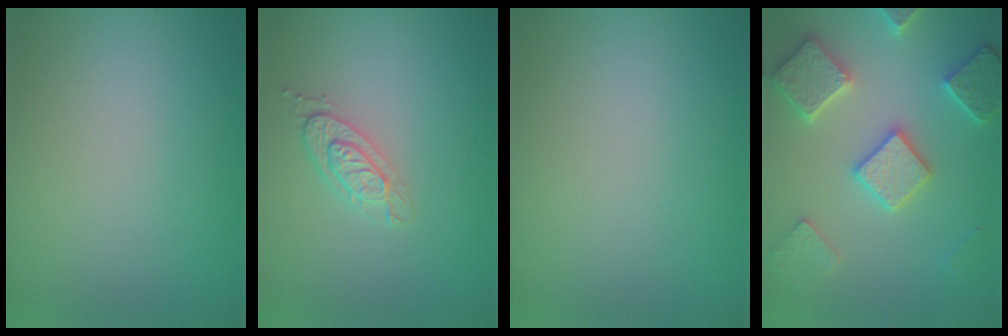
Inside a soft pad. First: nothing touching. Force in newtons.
{"total": 2.0, "press": 1.9, "slide": 0.6}
{"total": 0.0}
{"total": 5.5, "press": 5.4, "slide": 1.3}